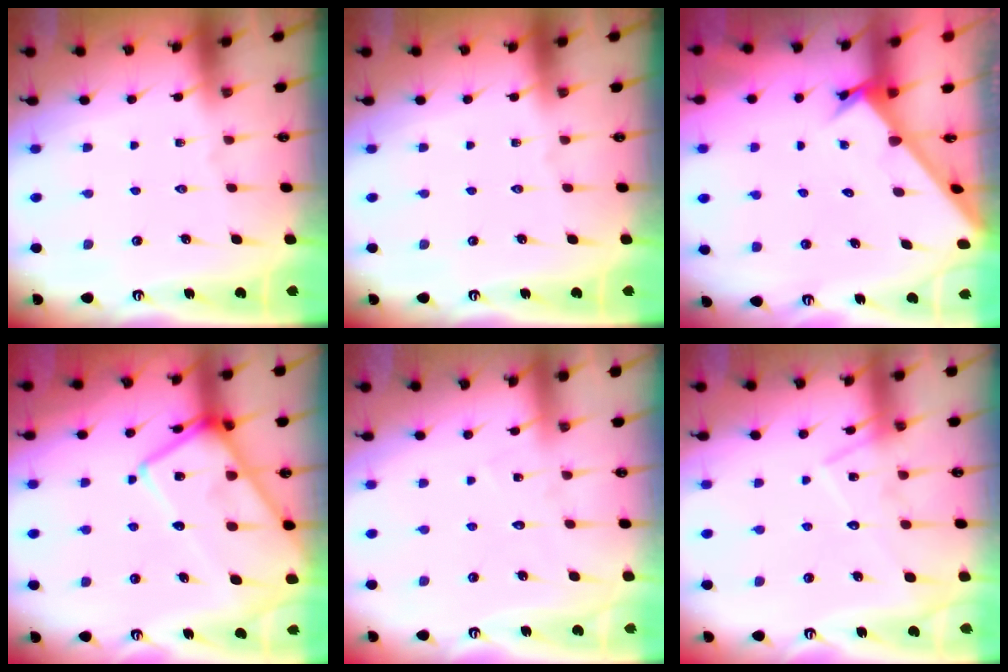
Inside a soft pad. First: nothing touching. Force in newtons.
{"total": 0.0}
{"total": 2.6, "press": 2.6, "slide": 0.3}
{"total": 18.3, "press": 18.2, "slide": 1.7}
{"total": 6.0, "press": 6.0, "slide": 0.3}
{"total": 13.1, "press": 13.1, "slide": 0.9}